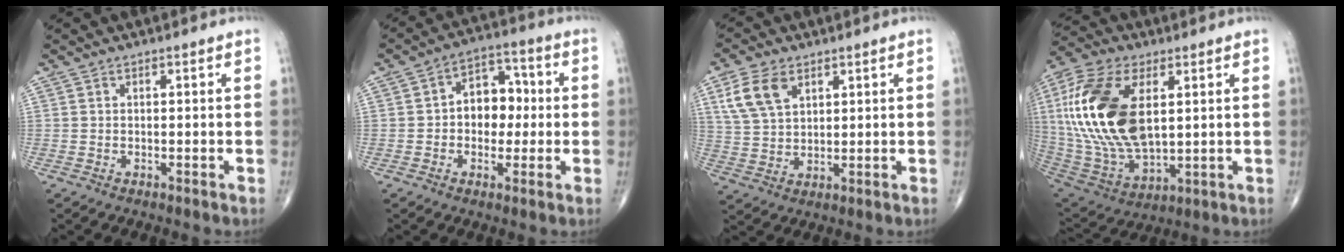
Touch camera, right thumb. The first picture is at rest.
{"total": 9.3, "force": [0.1, 6.7, 6.3], "torque": [-0.051, 0.028, -0.009]}
{"total": 8.6, "force": [4.0, 5.2, 5.5], "torque": [-0.104, -0.006, 0.083]}
{"total": 24.2, "force": [4.5, 12.9, 20.0], "torque": [-0.420, -0.018, 0.086]}